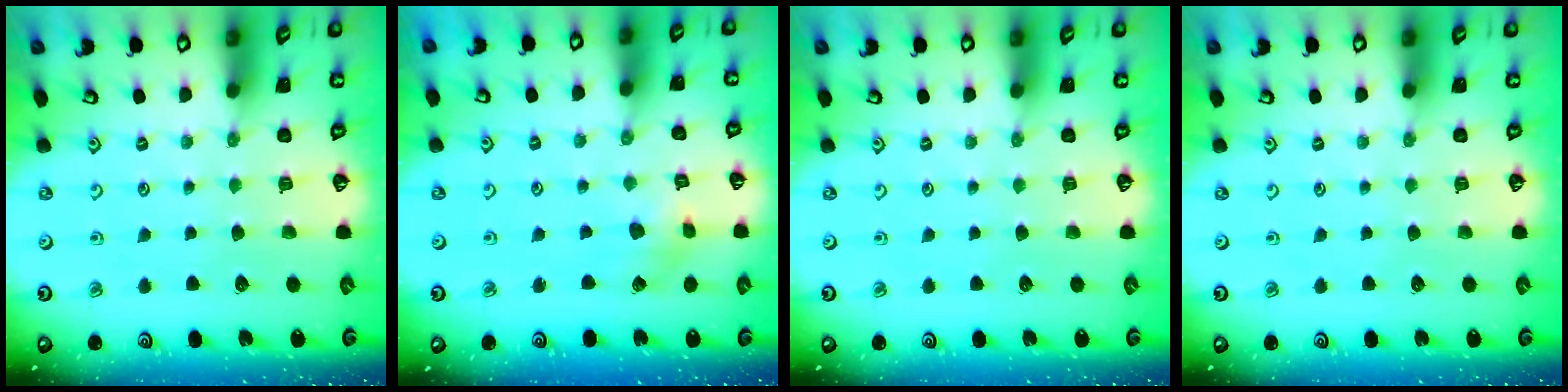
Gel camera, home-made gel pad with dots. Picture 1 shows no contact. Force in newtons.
{"total": 3.2, "press": 3.2, "slide": 0.6}
{"total": 0.0}
{"total": 0.0}